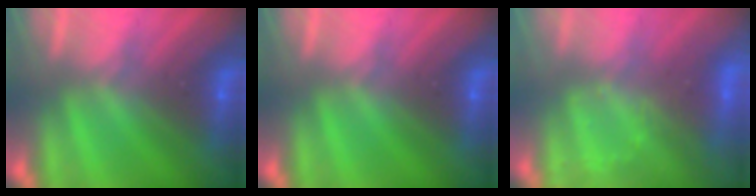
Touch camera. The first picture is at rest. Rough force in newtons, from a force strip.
{"total": 0.0}
{"total": 3.1}